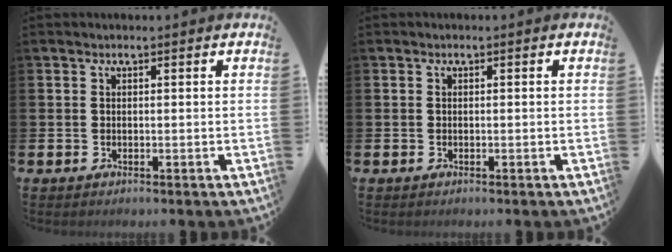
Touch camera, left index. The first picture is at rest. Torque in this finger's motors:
{"motor_torque": [0.00, 0.00, 0.00, 0.00]}